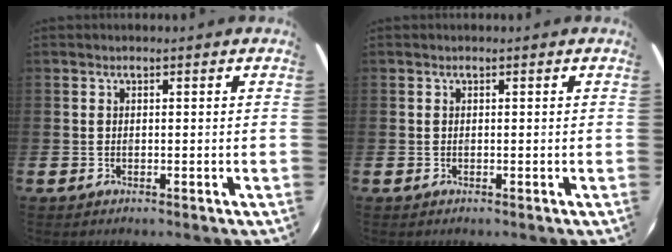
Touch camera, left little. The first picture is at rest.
{"total": 0.0}